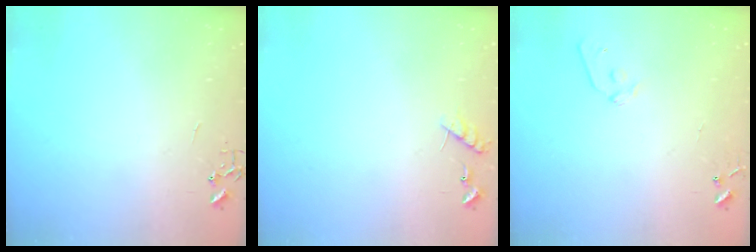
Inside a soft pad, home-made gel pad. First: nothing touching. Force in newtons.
{"total": 6.7, "press": 6.7, "slide": 0.4}
{"total": 7.2, "press": 7.2, "slide": 0.5}